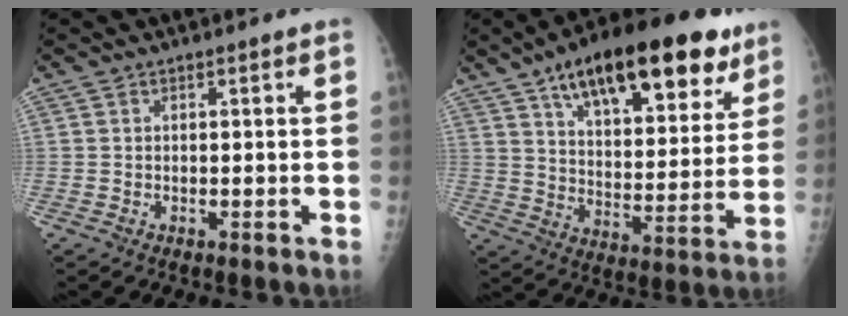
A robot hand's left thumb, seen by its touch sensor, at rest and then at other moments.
{"total": 25.9, "force": [15.3, 10.7, 17.9], "torque": [-0.236, -0.030, 0.235]}